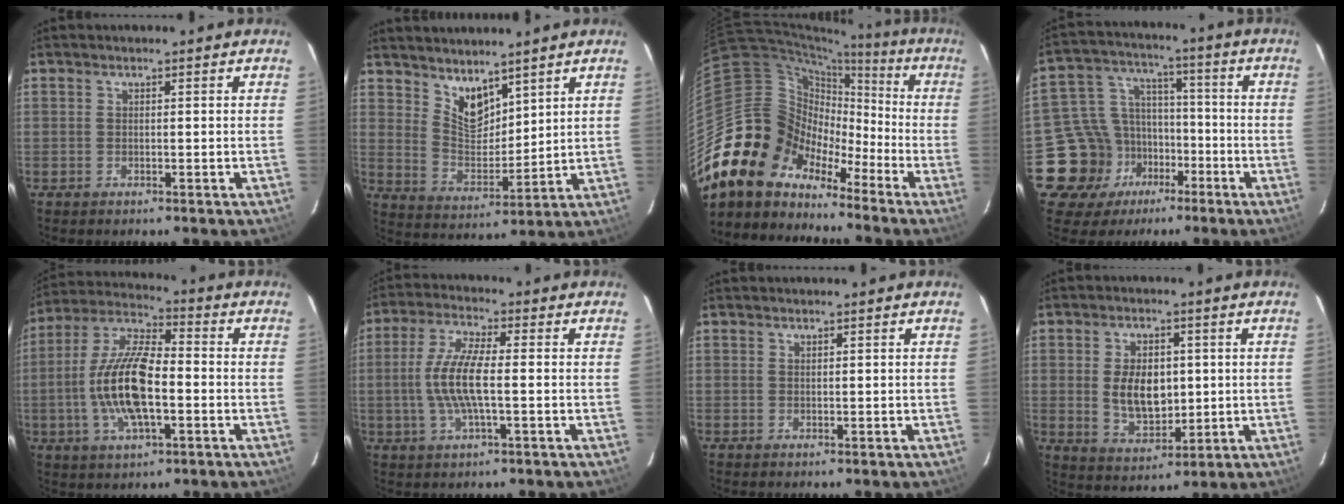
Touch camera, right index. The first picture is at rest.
{"total": 7.8, "force": [6.0, 3.6, 3.4], "torque": [-0.050, -0.003, 0.121]}
{"total": 16.7, "force": [-11.7, 11.4, 3.8], "torque": [-0.083, 0.051, -0.221]}
{"total": 13.4, "force": [-6.5, 11.1, 3.8], "torque": [-0.101, 0.041, -0.095]}
{"total": 15.2, "force": [-2.8, 5.7, 13.8], "torque": [-0.285, 0.003, -0.055]}
{"total": 9.5, "force": [-0.8, 2.2, 9.2], "torque": [-0.188, 0.002, -0.019]}
{"total": 0.0}
{"total": 9.2, "force": [0.6, 5.8, 7.2], "torque": [-0.137, -0.002, 0.023]}